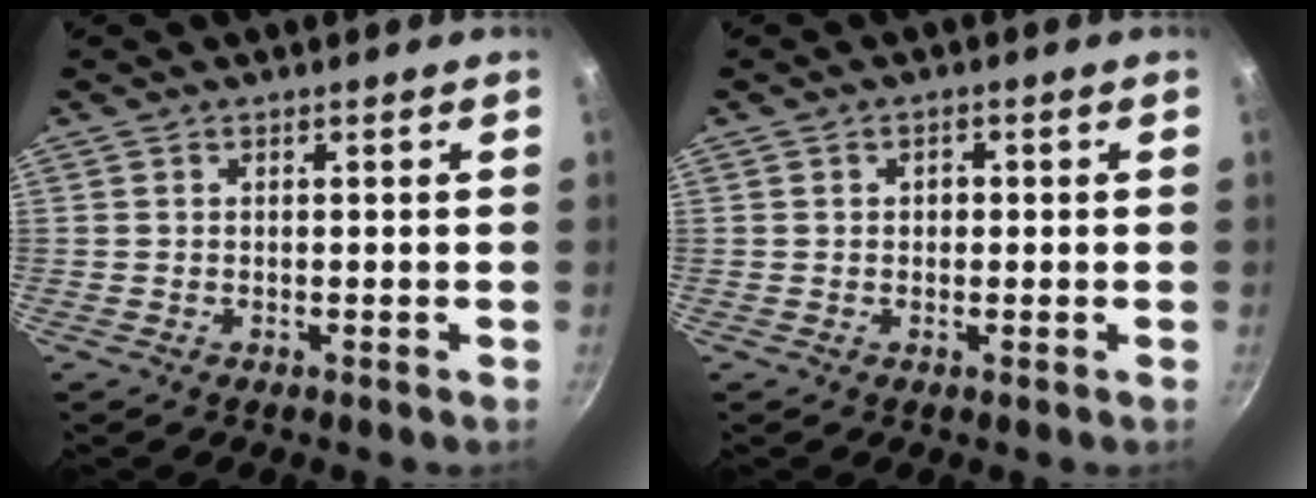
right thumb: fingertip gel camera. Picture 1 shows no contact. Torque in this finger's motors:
{"motor_torque": [-0.52, 0.23, -0.35, 0.17, -0.01]}